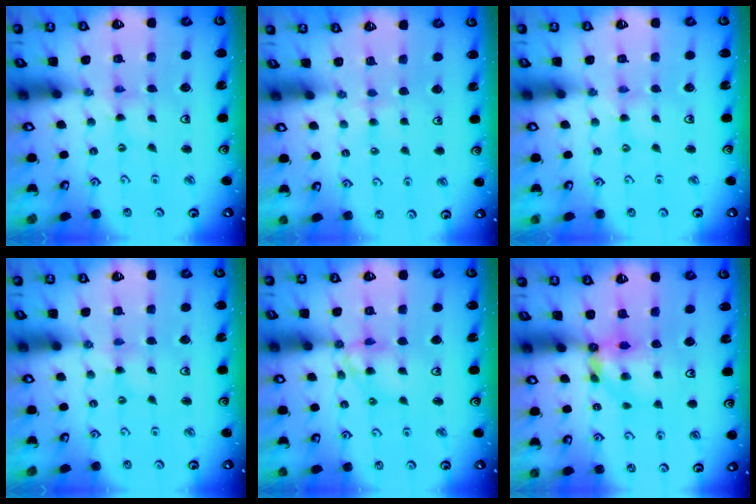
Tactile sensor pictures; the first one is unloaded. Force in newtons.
{"total": 2.6, "press": 2.5, "slide": 0.5}
{"total": 1.7, "press": 1.7, "slide": 0.3}
{"total": 0.0}
{"total": 10.4, "press": 10.3, "slide": 1.1}
{"total": 7.3, "press": 7.2, "slide": 0.4}